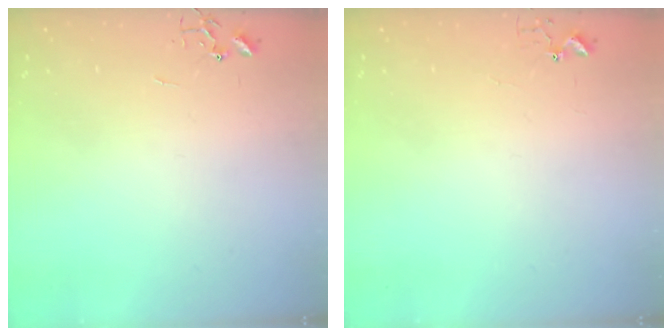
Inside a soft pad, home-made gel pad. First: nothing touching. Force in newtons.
{"total": 2.7, "press": 2.7, "slide": 0.2}